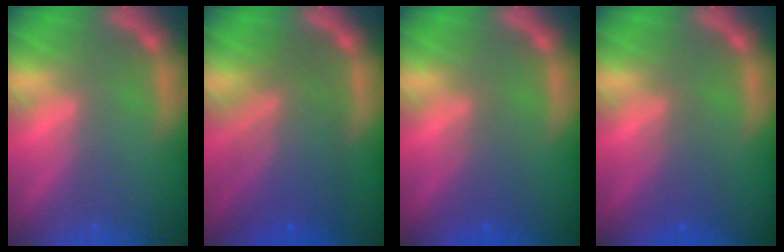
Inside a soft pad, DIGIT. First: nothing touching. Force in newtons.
{"total": 8.0}
{"total": 2.5}
{"total": 2.5}